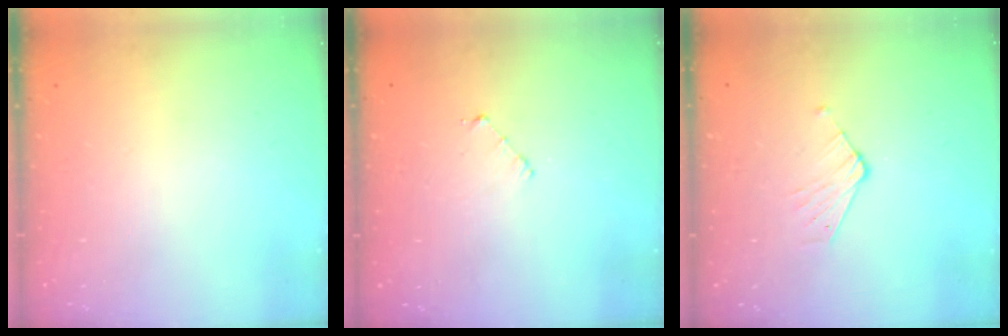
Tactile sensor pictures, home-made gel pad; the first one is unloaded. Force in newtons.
{"total": 2.9, "press": 2.9, "slide": 0.2}
{"total": 4.1, "press": 4.1, "slide": 0.4}